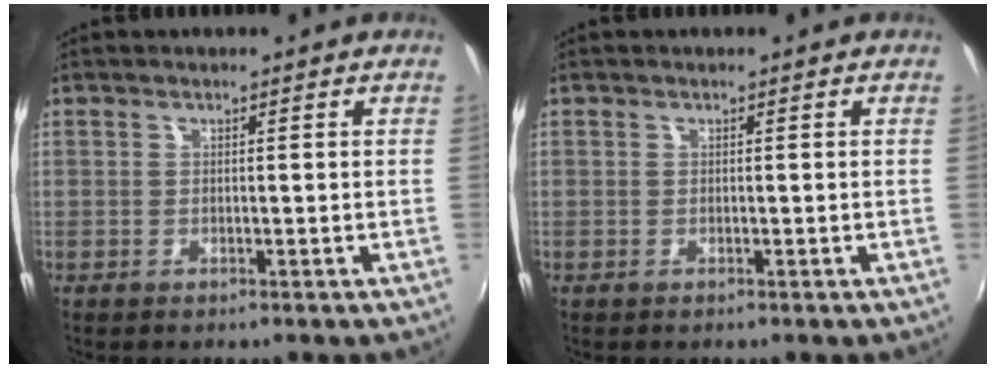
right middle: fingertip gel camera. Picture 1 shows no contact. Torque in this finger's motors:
{"motor_torque": [0.14, -0.19, 0.00, 0.00]}